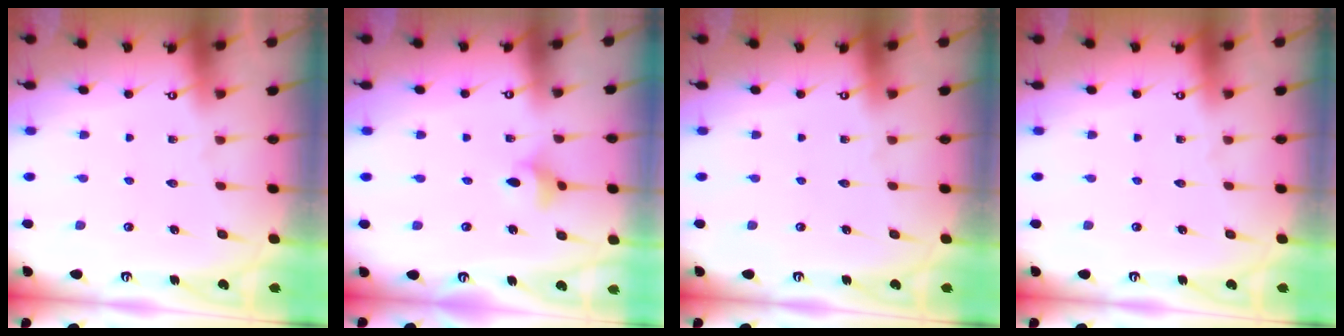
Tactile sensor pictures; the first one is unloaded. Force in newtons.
{"total": 4.7, "press": 4.7, "slide": 0.5}
{"total": 0.0}
{"total": 0.0}